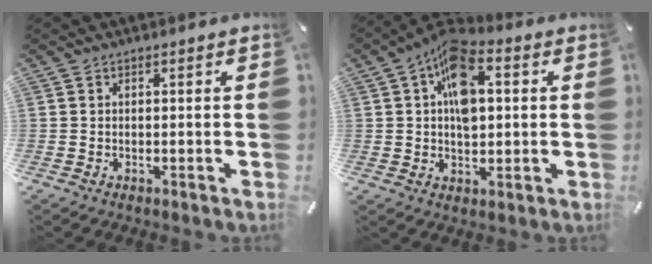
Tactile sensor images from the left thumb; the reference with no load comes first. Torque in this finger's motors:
{"motor_torque": [1.64, 1.65, 1.93, -0.78, 0.47]}